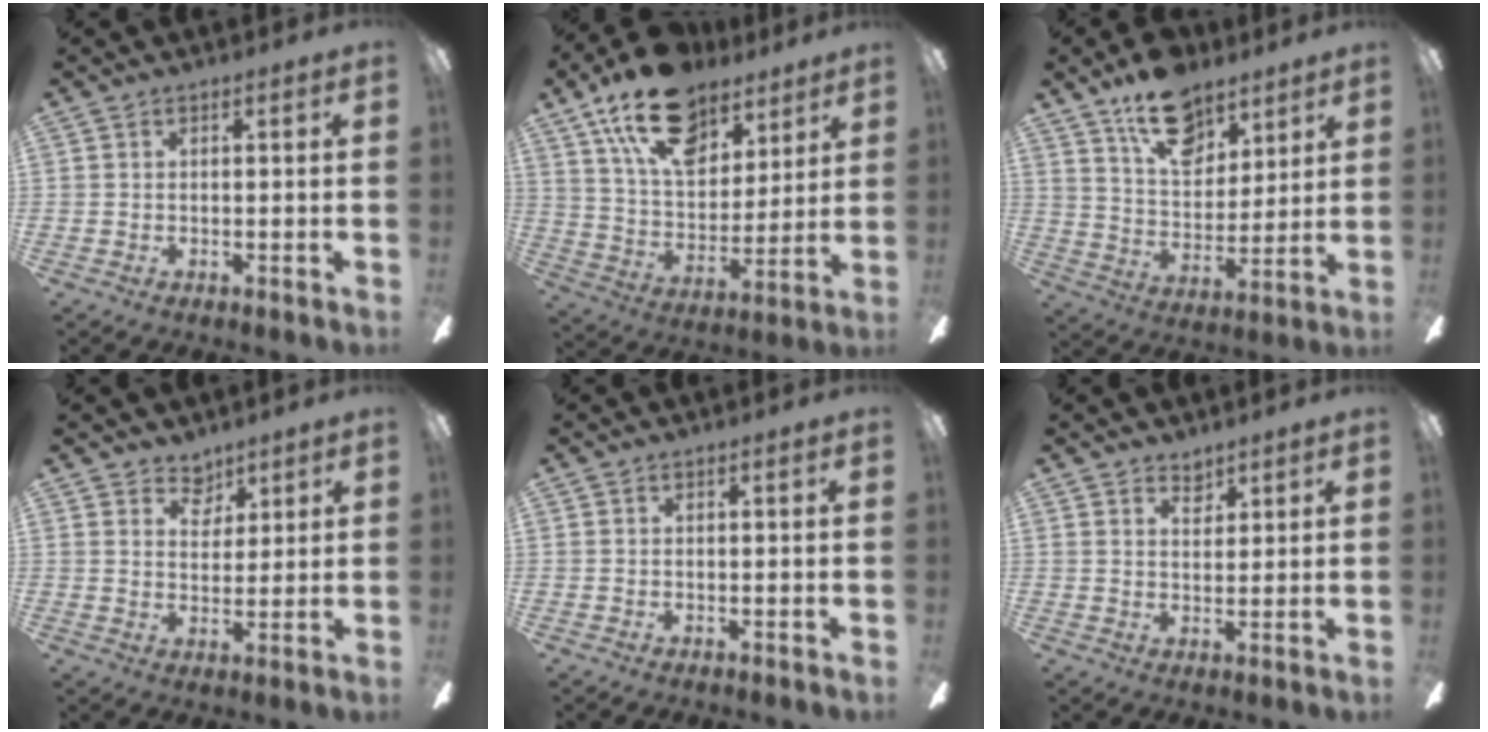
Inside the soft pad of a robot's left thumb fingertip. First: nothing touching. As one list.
[{"total": 20.1, "force": [13.0, 10.9, 10.8], "torque": [-0.182, -0.064, 0.234]}, {"total": 15.4, "force": [10.8, 8.3, 7.2], "torque": [-0.109, -0.054, 0.198]}, {"total": 5.1, "force": [4.1, 3.0, 0.9], "torque": [-0.009, -0.019, 0.073]}, {"total": 0.0}, {"total": 3.5, "force": [2.8, 1.6, 1.1], "torque": [-0.005, -0.015, 0.047]}]